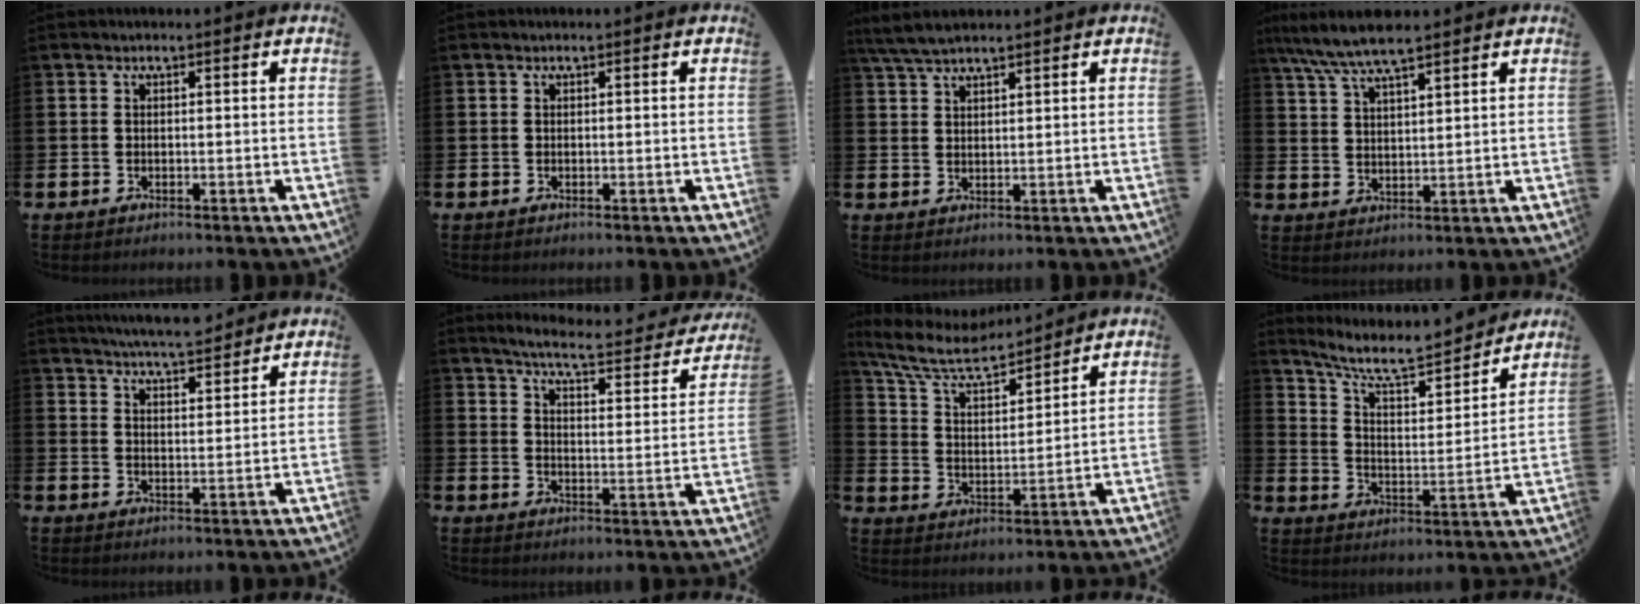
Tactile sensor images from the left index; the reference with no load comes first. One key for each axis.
{"total": 0.0}
{"total": 4.2, "fx": 3.7, "fy": 0.7, "fz": 1.8, "tx": -0.049, "ty": -0.004, "tz": 0.071}
{"total": 6.7, "fx": 5.9, "fy": 1.1, "fz": 2.8, "tx": -0.078, "ty": -0.017, "tz": 0.108}
{"total": 6.0, "fx": 5.9, "fy": 0.2, "fz": 0.9, "tx": -0.032, "ty": -0.031, "tz": 0.106}
{"total": 5.6, "fx": 5.1, "fy": 0.3, "fz": 2.3, "tx": -0.061, "ty": -0.040, "tz": 0.081}
{"total": 8.5, "fx": 7.5, "fy": 1.9, "fz": 3.5, "tx": -0.104, "ty": -0.042, "tz": 0.134}
{"total": 8.5, "fx": 7.5, "fy": 1.9, "fz": 3.4, "tx": -0.097, "ty": -0.052, "tz": 0.128}